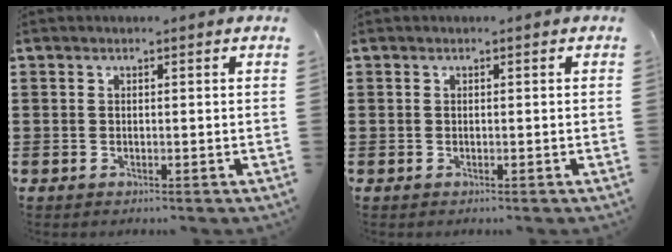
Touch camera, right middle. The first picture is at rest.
{"total": 0.0}